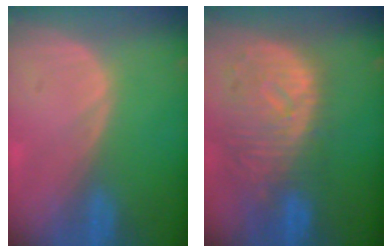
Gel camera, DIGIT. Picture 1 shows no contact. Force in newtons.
{"total": 11.5, "press": 10.0, "slide": 5.7}